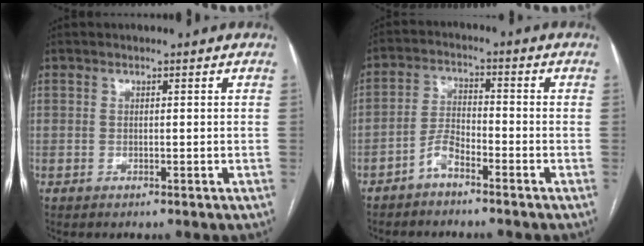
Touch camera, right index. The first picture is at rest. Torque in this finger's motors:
{"motor_torque": [0.08, -0.03, 0.03, 0.00]}